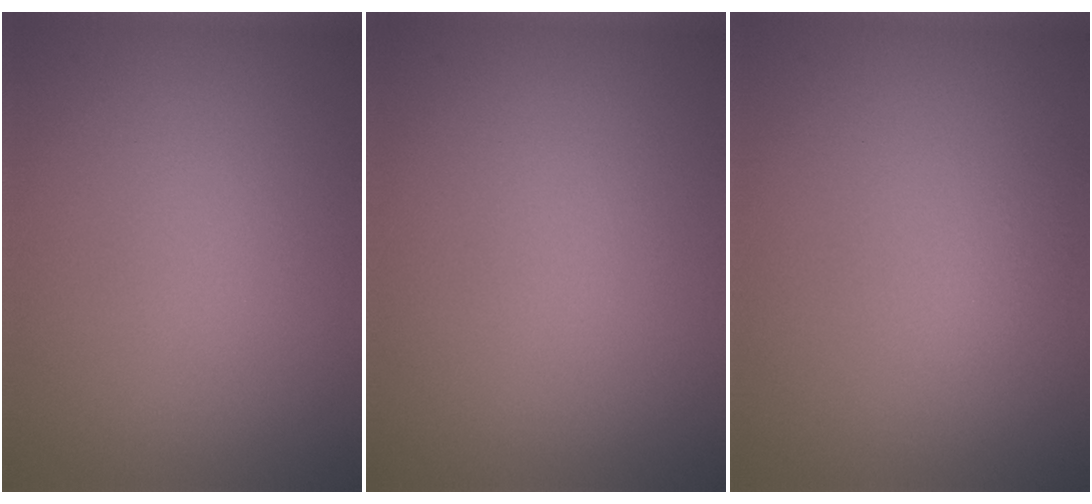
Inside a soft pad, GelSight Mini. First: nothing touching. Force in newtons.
{"total": 0.0}
{"total": 1.1, "press": 1.1, "slide": 0.0}